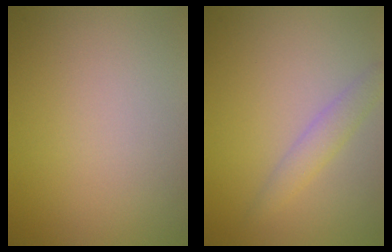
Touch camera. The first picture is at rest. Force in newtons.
{"total": 2.0, "press": 2.0, "slide": 0.0}